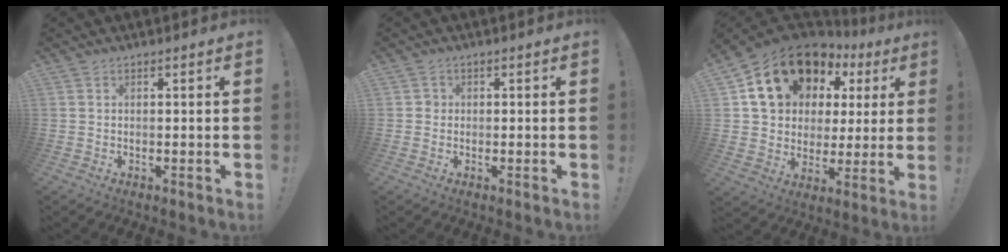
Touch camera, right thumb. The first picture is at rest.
{"total": 1.5, "force": [-0.2, 1.5, 0.5], "torque": [-0.006, 0.004, -0.005]}
{"total": 18.0, "force": [9.8, 12.6, 8.4], "torque": [-0.130, -0.051, 0.196]}